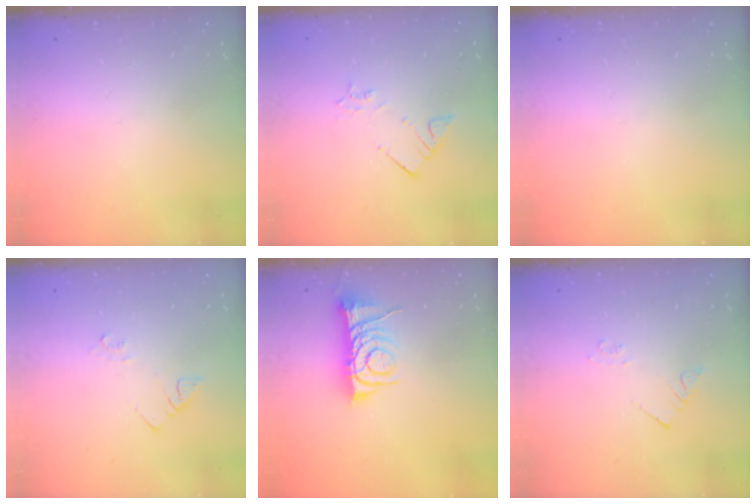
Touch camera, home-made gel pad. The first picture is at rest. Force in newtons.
{"total": 2.8, "press": 2.7, "slide": 0.5}
{"total": 0.0}
{"total": 4.1, "press": 4.1, "slide": 0.4}
{"total": 8.3, "press": 8.3, "slide": 0.4}
{"total": 2.1, "press": 2.1, "slide": 0.3}